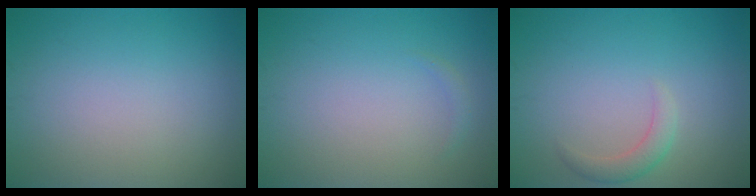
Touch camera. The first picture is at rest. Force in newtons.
{"total": 0.6, "press": 0.6, "slide": 0.0}
{"total": 1.7, "press": 1.7, "slide": 0.3}